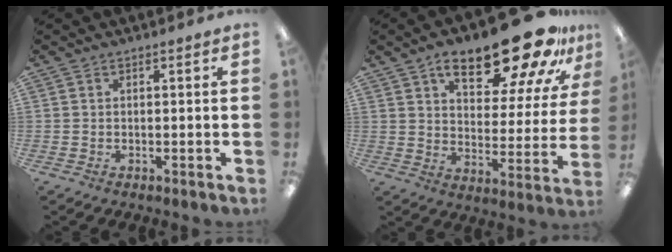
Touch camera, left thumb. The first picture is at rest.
{"total": 22.6, "force": [15.6, 7.7, 14.5], "torque": [-0.202, -0.099, 0.251]}